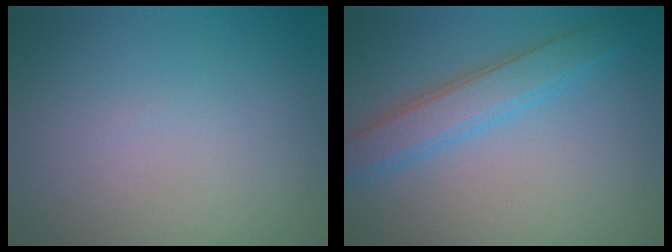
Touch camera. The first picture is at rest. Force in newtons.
{"total": 3.4, "press": 3.4, "slide": 0.1}